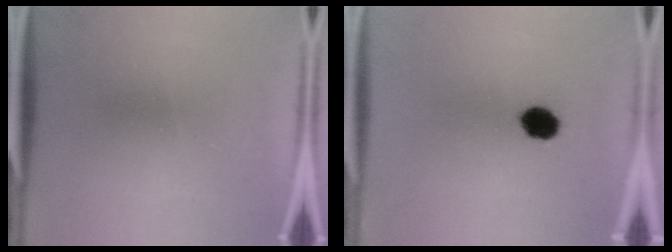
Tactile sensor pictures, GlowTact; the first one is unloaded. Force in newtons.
{"total": 5.4}